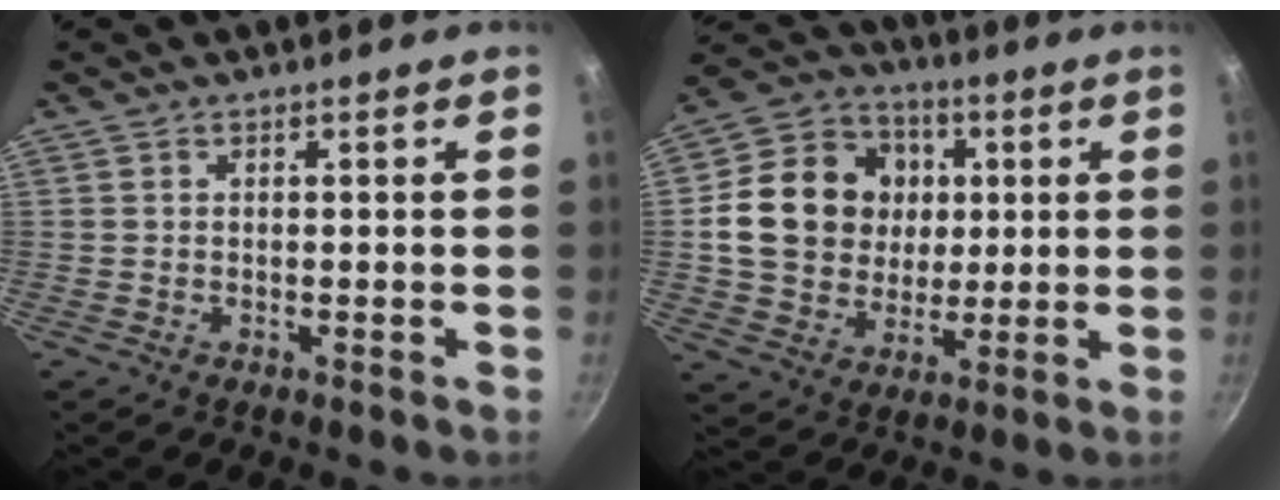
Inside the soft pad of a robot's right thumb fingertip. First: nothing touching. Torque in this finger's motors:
{"motor_torque": [0.42, 2.87, 0.89, -0.08, 0.13]}